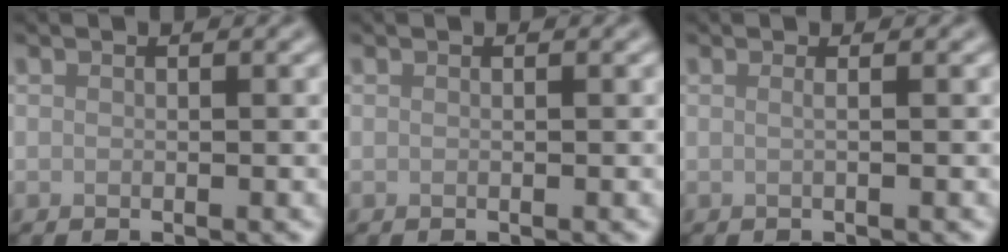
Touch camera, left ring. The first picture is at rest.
{"total": 0.0}
{"total": 1.2, "force": [0.2, 0.5, 1.0], "torque": [-0.011, -0.005, -0.012]}